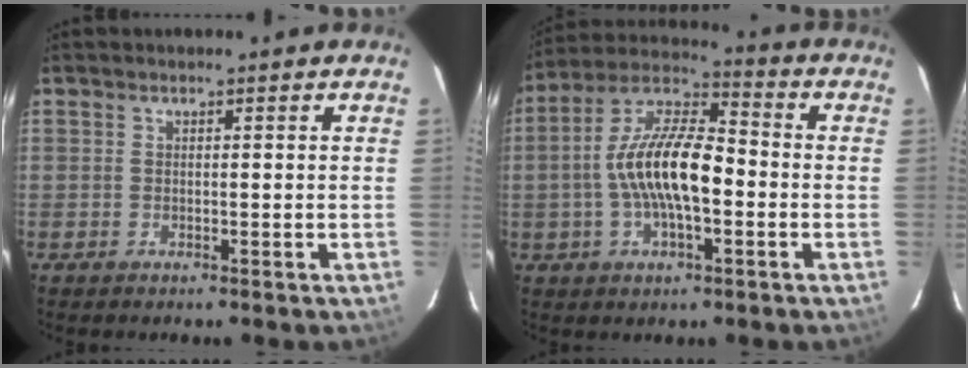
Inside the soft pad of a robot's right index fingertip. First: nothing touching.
{"total": 14.6, "force": [-2.2, 5.3, 13.5], "torque": [-0.264, 0.010, -0.047]}